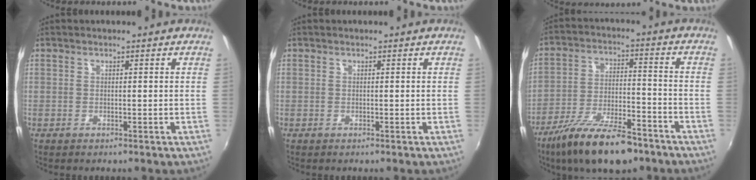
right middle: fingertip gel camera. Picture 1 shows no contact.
{"total": 0.0}
{"total": 16.4, "force": [-11.9, 4.9, 10.1], "torque": [-0.202, -0.029, -0.201]}